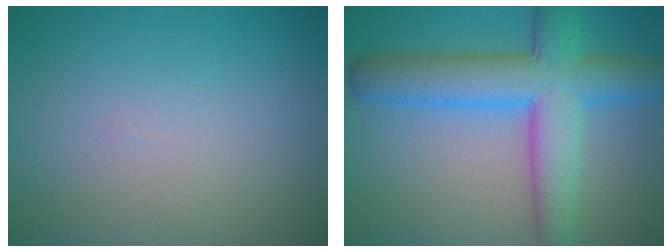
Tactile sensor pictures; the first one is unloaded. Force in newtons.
{"total": 8.5, "press": 8.5, "slide": 0.3}